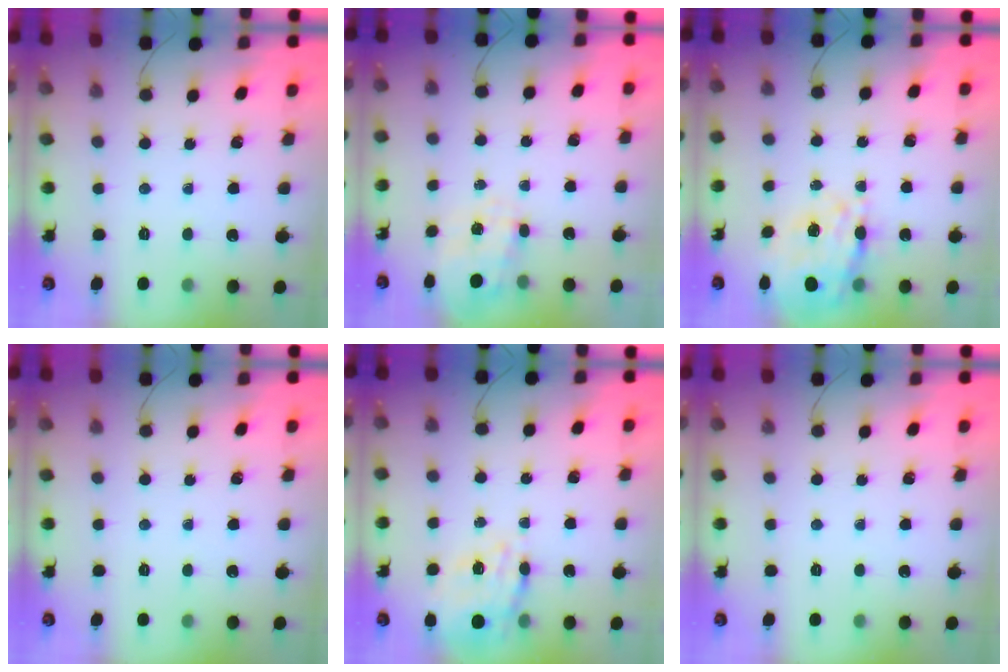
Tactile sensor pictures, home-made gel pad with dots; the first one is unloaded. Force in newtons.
{"total": 7.1, "press": 7.0, "slide": 0.8}
{"total": 17.4, "press": 16.9, "slide": 4.3}
{"total": 0.0}
{"total": 13.3, "press": 13.0, "slide": 2.9}
{"total": 0.0}